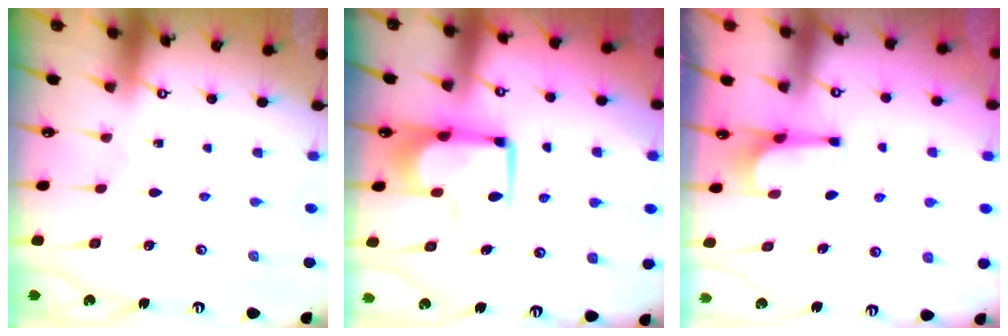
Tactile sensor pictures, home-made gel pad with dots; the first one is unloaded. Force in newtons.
{"total": 9.7, "press": 9.6, "slide": 1.1}
{"total": 4.1, "press": 4.1, "slide": 0.3}